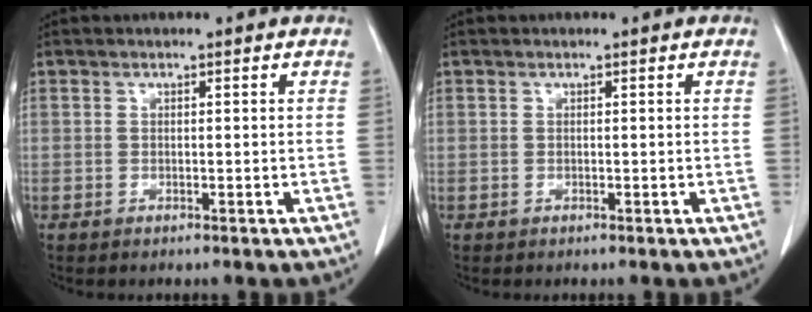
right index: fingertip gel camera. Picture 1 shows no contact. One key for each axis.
{"total": 0.0}